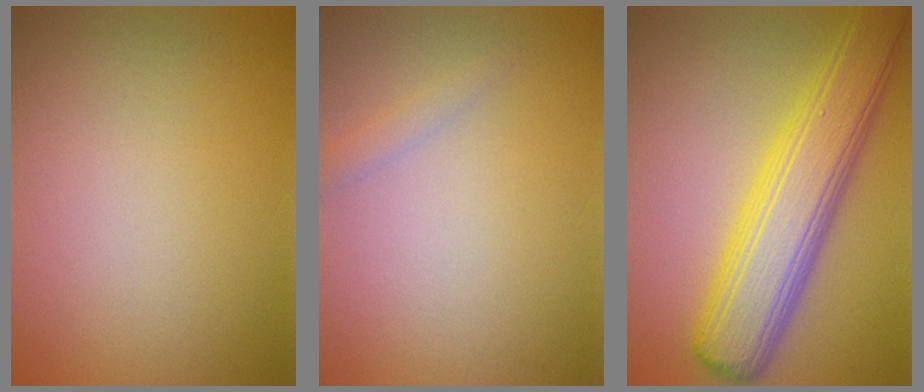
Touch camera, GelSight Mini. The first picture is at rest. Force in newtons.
{"total": 0.9, "press": 0.9, "slide": 0.0}
{"total": 8.0, "press": 8.0, "slide": 0.2}